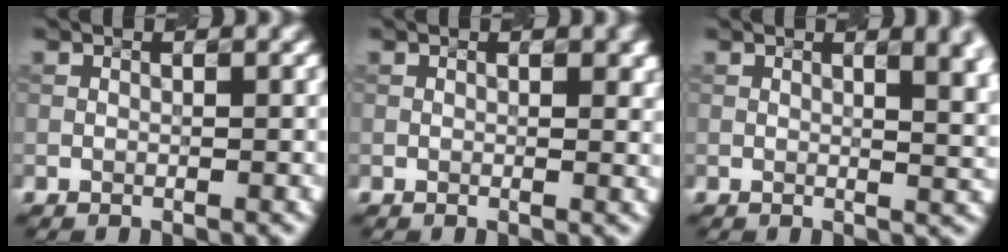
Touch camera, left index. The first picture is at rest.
{"total": 2.0, "force": [0.7, 0.8, 1.6], "torque": [-0.014, 0.003, 0.013]}
{"total": 6.7, "force": [2.2, 3.0, 5.6], "torque": [-0.021, 0.015, 0.031]}